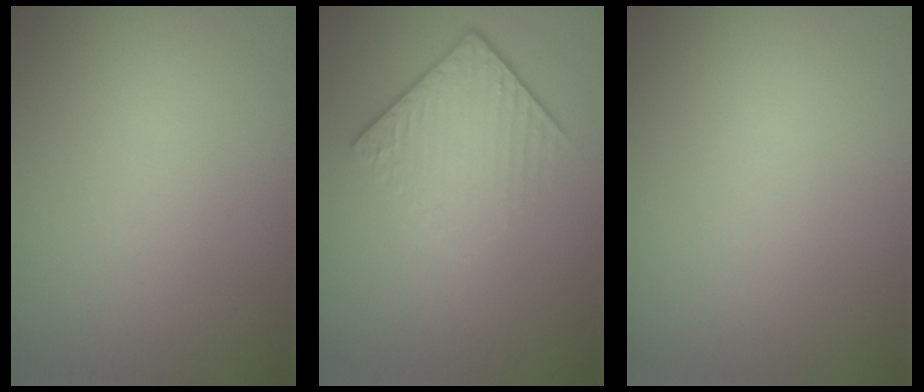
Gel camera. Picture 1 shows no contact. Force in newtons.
{"total": 4.3, "press": 2.8, "slide": 3.3}
{"total": 0.0}